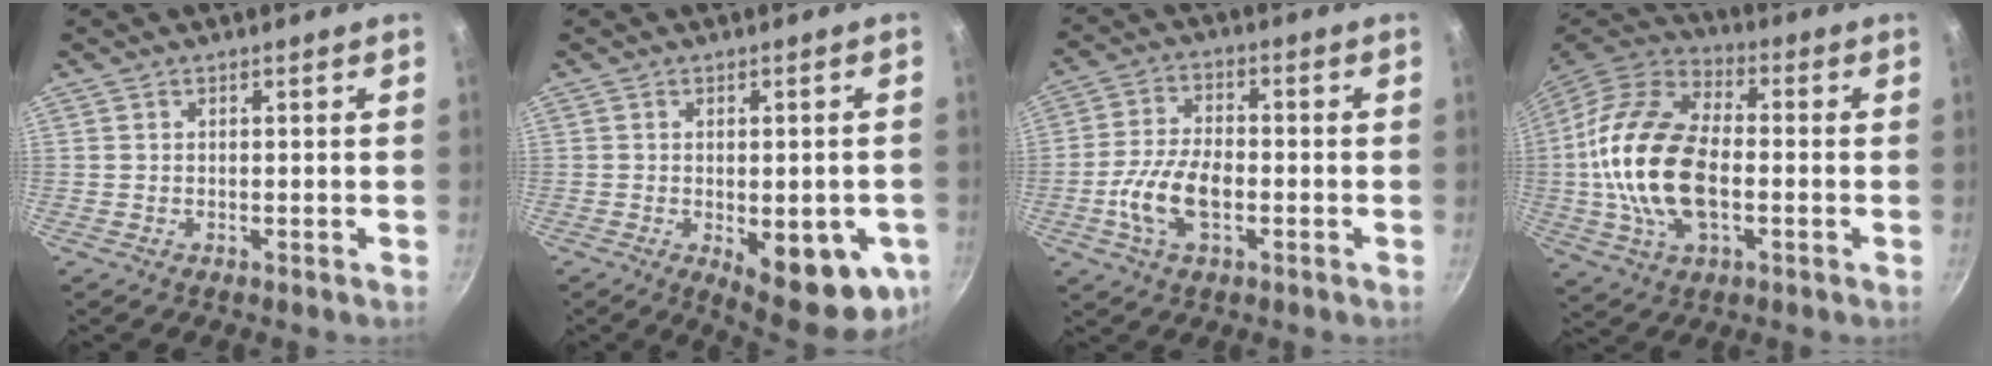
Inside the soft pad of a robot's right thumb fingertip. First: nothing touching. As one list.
[{"total": 15.6, "force": [-4.4, 6.1, 13.7], "torque": [-0.138, -0.014, -0.046]}, {"total": 10.0, "force": [-2.7, 5.3, 8.0], "torque": [-0.154, 0.022, -0.058]}, {"total": 21.2, "force": [-1.6, 12.1, 17.3], "torque": [-0.328, 0.030, -0.040]}]